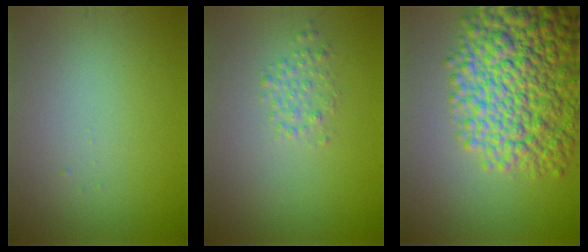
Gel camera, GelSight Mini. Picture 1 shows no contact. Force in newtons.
{"total": 1.6, "press": 1.6, "slide": 0.0}
{"total": 10.5, "press": 10.5, "slide": 0.3}